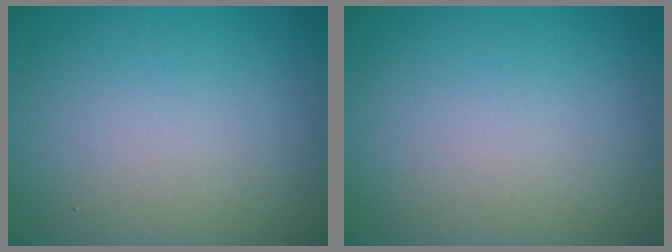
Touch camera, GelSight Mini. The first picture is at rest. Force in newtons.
{"total": 0.0}